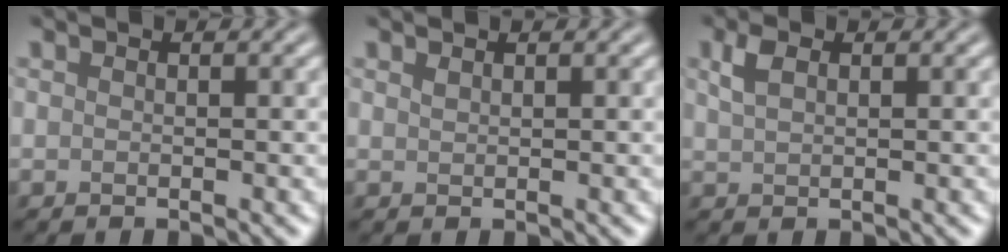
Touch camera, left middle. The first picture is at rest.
{"total": 0.5, "force": [0.4, 0.2, 0.2], "torque": [-0.005, -0.001, 0.011]}
{"total": 2.0, "force": [1.0, 1.1, 1.4], "torque": [-0.034, 0.004, 0.022]}